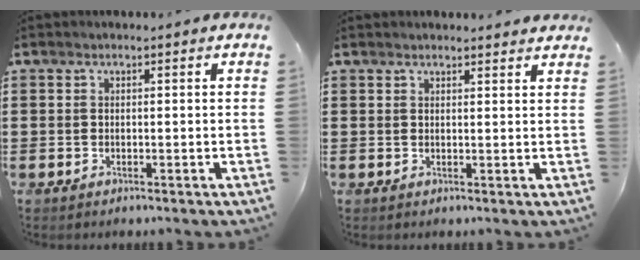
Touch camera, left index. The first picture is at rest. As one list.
[{"total": 1.6, "force": [1.6, 0.1, 0.2], "torque": [-0.008, 0.001, 0.032]}]